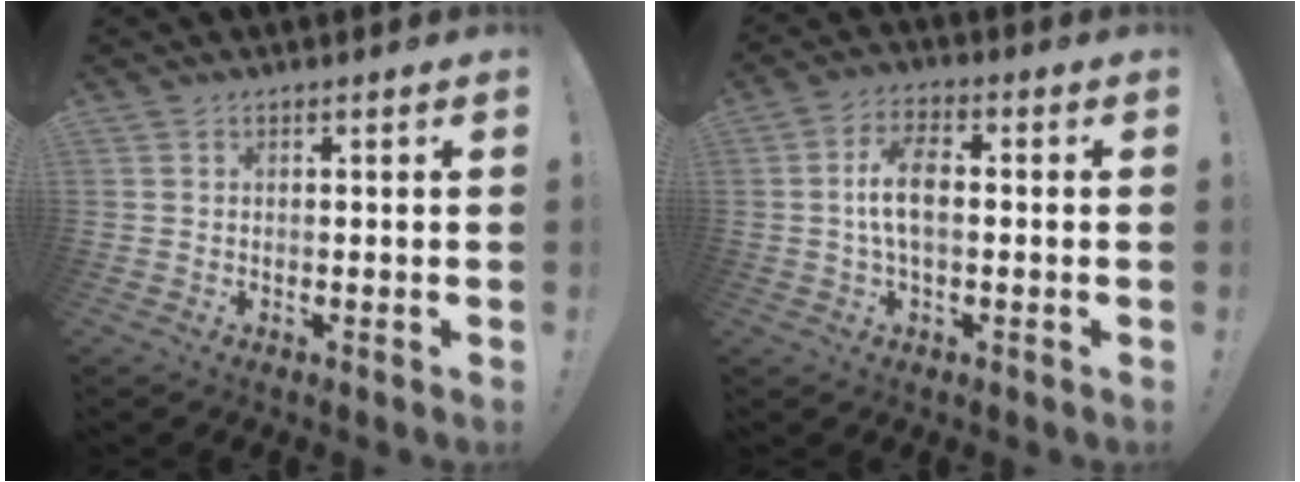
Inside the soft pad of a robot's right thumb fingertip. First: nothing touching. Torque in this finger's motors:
{"motor_torque": [0.49, 0.95, 0.38, -0.45, 0.04]}